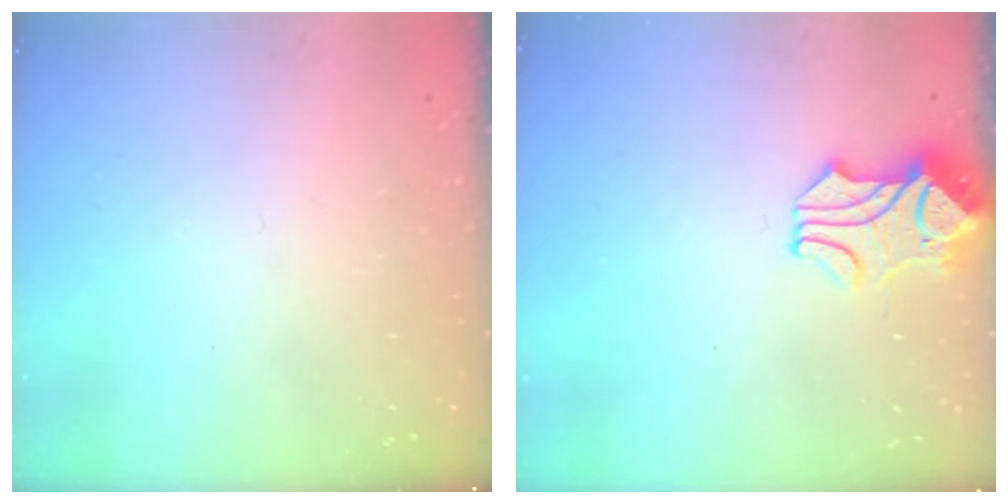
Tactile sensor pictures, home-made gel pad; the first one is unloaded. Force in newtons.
{"total": 2.3, "press": 2.0, "slide": 1.1}